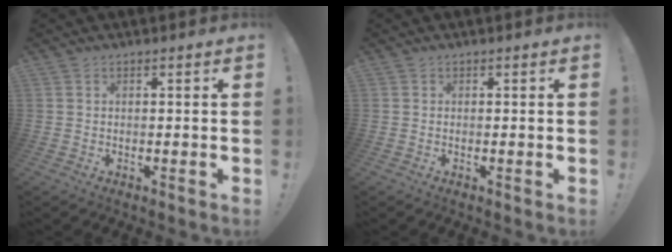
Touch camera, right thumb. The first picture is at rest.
{"total": 0.0}